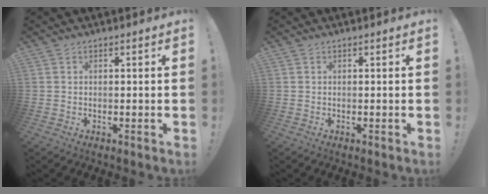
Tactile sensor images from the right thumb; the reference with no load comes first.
{"total": 0.0}